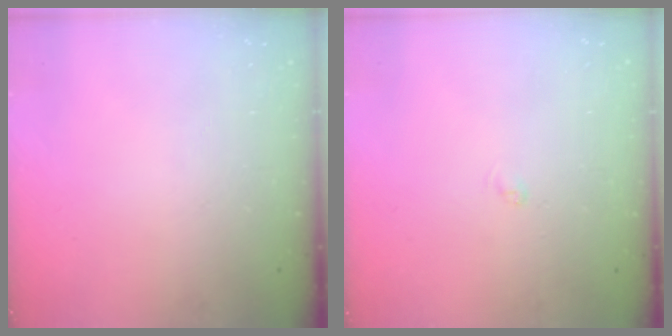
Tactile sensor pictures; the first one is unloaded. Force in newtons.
{"total": 1.9, "press": 1.9, "slide": 0.3}